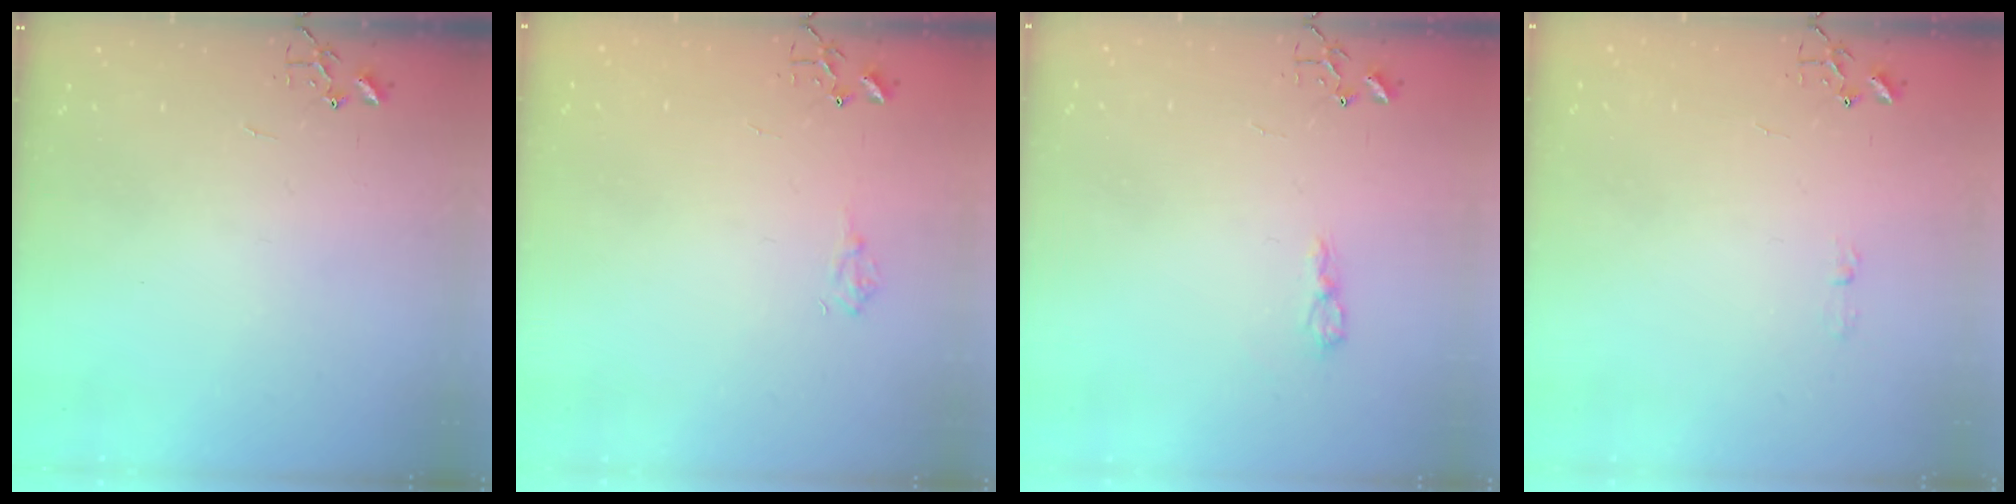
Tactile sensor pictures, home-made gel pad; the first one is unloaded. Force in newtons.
{"total": 5.9, "press": 5.9, "slide": 0.6}
{"total": 4.6, "press": 4.5, "slide": 0.6}
{"total": 3.6, "press": 3.5, "slide": 0.5}